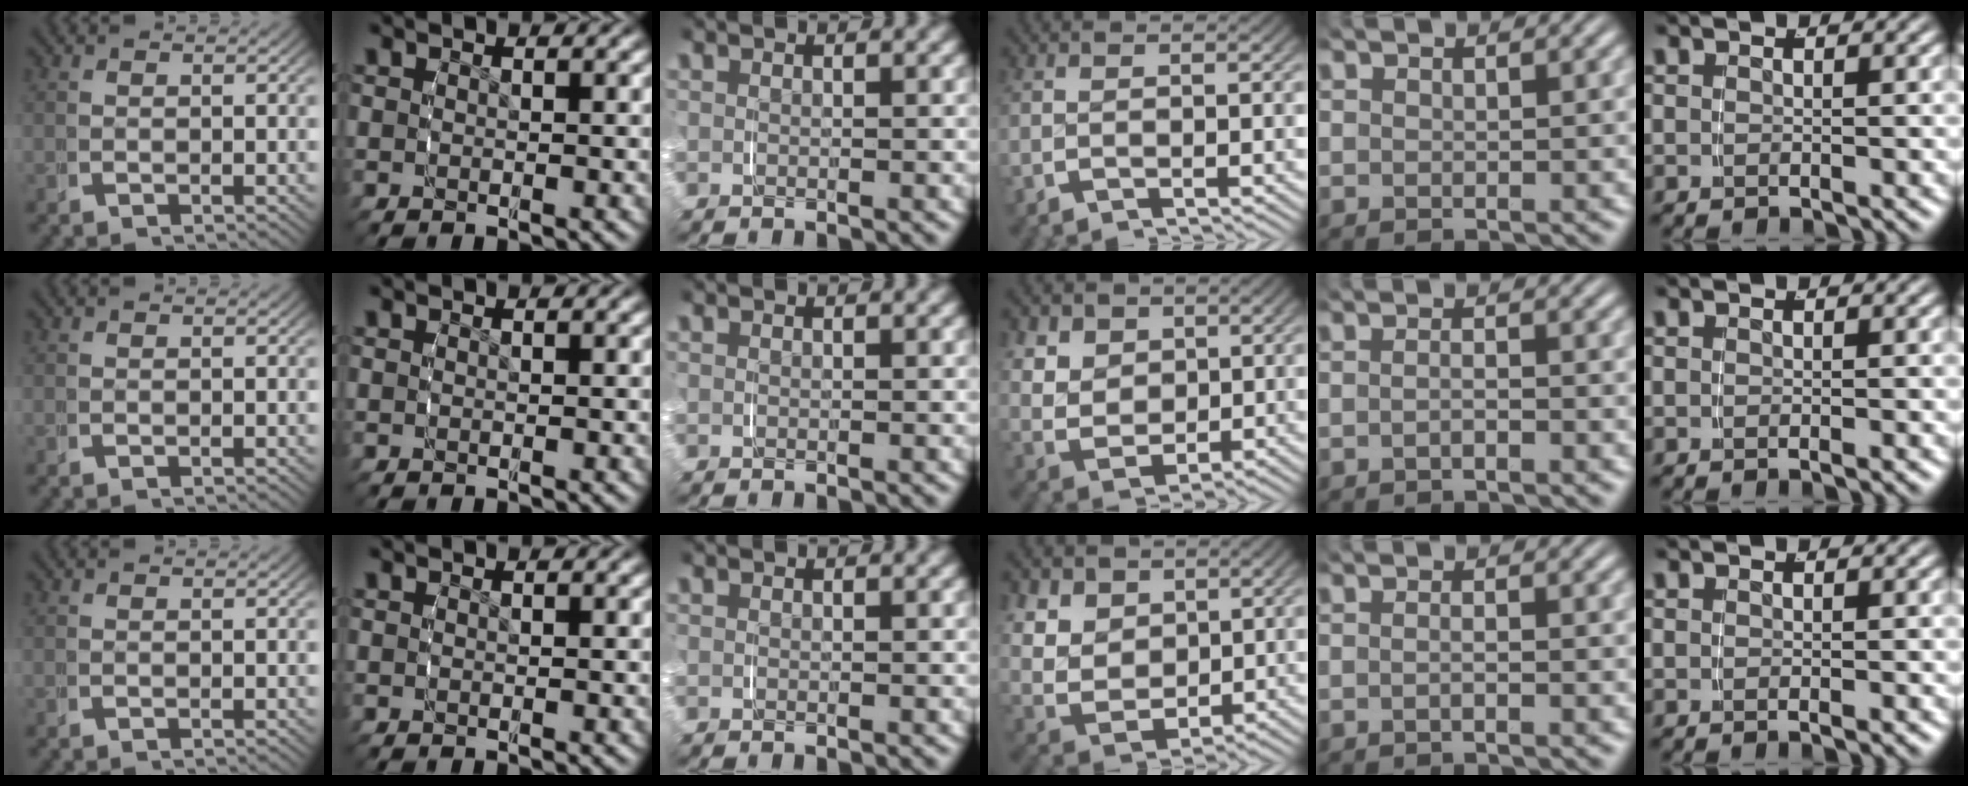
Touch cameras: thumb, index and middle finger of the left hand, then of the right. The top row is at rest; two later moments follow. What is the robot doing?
{"motion": "grasp_and_lifting", "object": "napkin"}